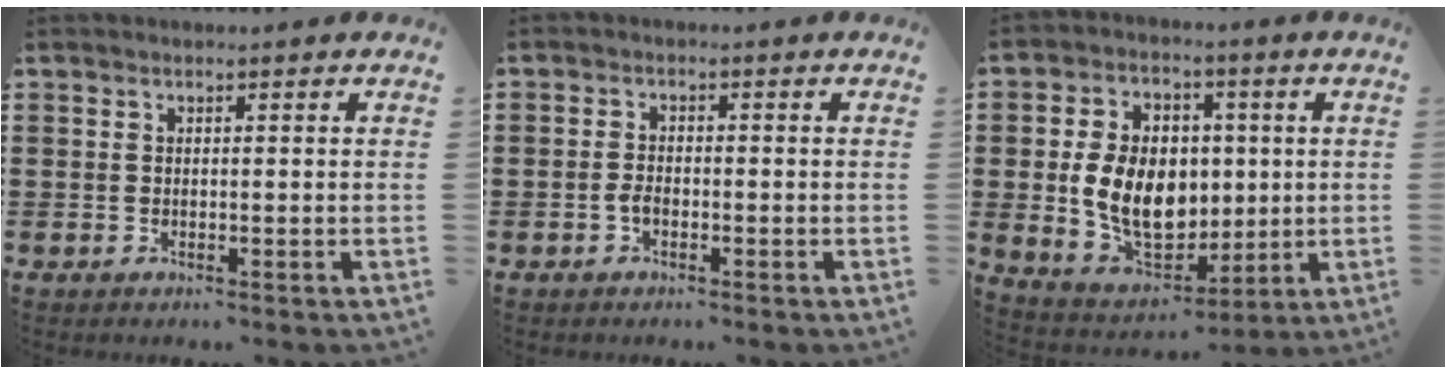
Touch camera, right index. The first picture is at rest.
{"total": 1.7, "force": [-0.8, 0.9, 1.1], "torque": [-0.032, -0.005, -0.017]}
{"total": 11.8, "force": [0.4, 8.6, 8.1], "torque": [-0.174, 0.014, 0.007]}